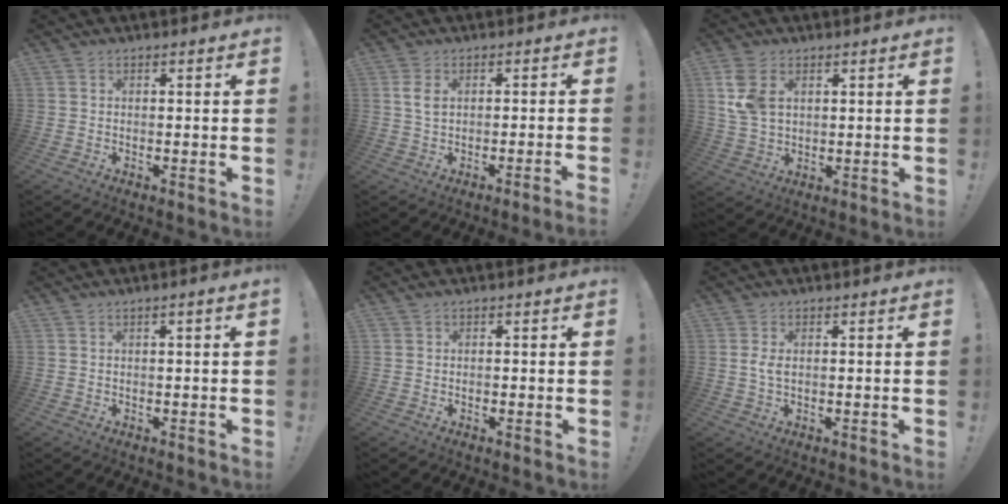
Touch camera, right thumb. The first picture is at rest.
{"total": 3.2, "force": [-0.5, 0.6, 3.0], "torque": [-0.054, 0.006, -0.009]}
{"total": 8.6, "force": [3.3, 5.7, 5.6], "torque": [-0.109, -0.003, 0.065]}
{"total": 1.5, "force": [0.1, -0.1, 1.5], "torque": [-0.031, 0.003, 0.000]}
{"total": 0.6, "force": [-0.2, 0.6, -0.1], "torque": [-0.004, 0.003, -0.001]}
{"total": 2.5, "force": [0.2, 1.1, 2.2], "torque": [-0.035, 0.003, 0.000]}